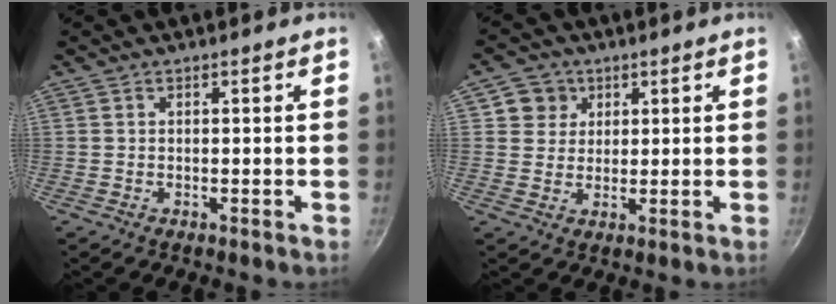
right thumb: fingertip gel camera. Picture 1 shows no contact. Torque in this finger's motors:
{"motor_torque": [-0.76, 0.67, 0.17, -0.47, -0.08]}